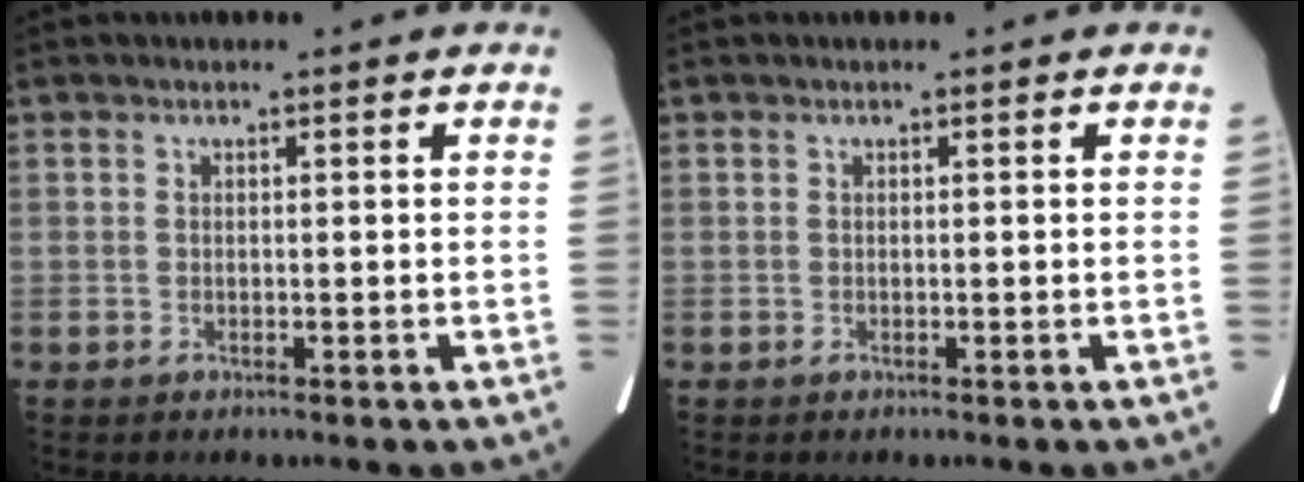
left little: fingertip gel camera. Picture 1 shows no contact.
{"total": 0.0}